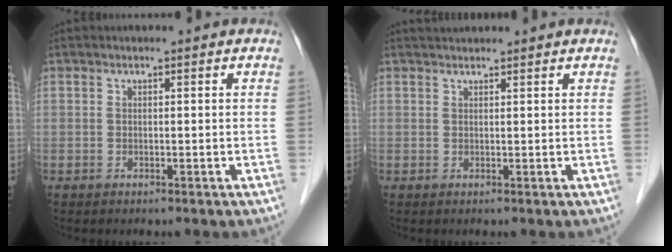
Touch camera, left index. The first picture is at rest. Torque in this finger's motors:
{"motor_torque": [0.08, 0.00, 0.00, -0.01]}